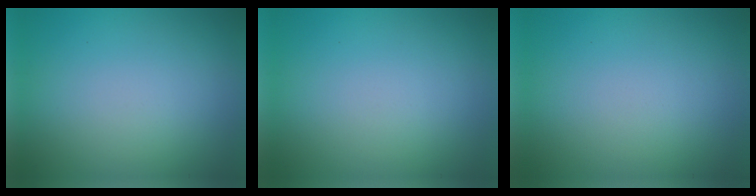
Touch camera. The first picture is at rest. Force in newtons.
{"total": 0.0}
{"total": 0.0}